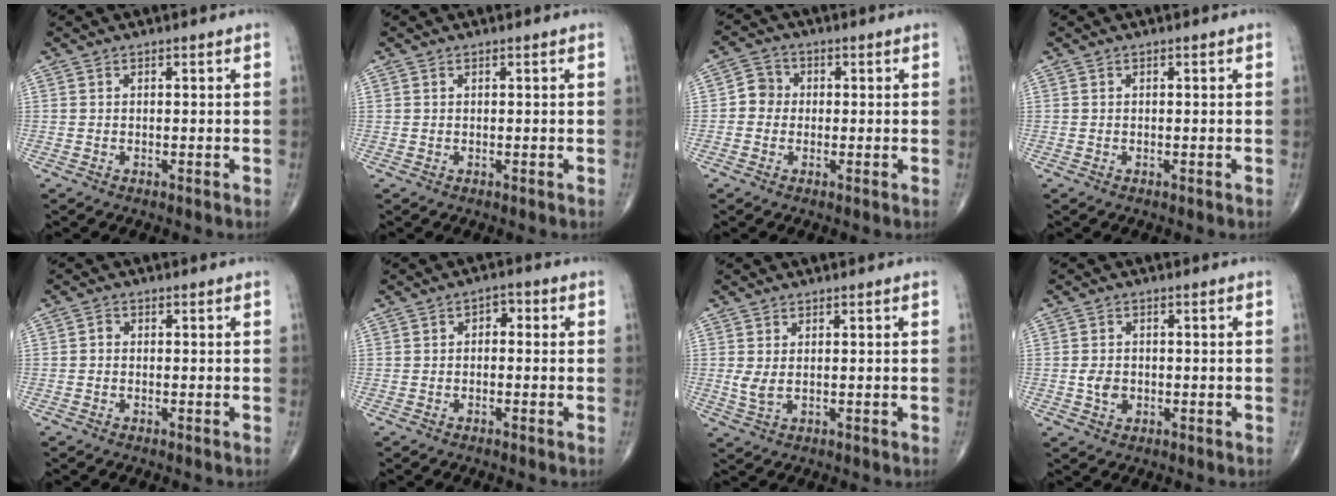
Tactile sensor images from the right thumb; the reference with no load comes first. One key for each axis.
{"total": 0.0}
{"total": 3.8, "fx": -0.2, "fy": 3.6, "fz": 1.3, "tx": -0.001, "ty": 0.009, "tz": -0.014}
{"total": 0.0}
{"total": 1.0, "fx": -0.2, "fy": 0.8, "fz": 0.5, "tx": -0.003, "ty": 0.002, "tz": -0.008}
{"total": 2.6, "fx": 0.1, "fy": 1.8, "fz": 1.9, "tx": -0.011, "ty": 0.011, "tz": -0.009}
{"total": 2.6, "fx": 0.4, "fy": 1.1, "fz": 2.3, "tx": -0.054, "ty": -0.004, "tz": 0.015}
{"total": 3.1, "fx": -0.5, "fy": 2.4, "fz": 1.9, "tx": -0.027, "ty": 0.002, "tz": -0.008}